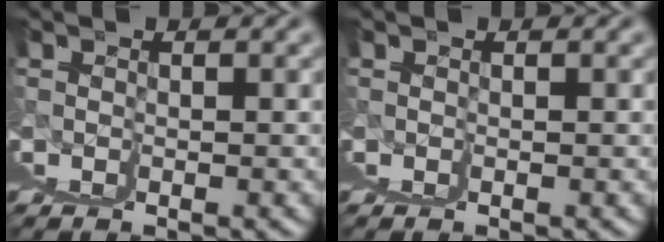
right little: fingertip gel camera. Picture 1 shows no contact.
{"total": 0.0}